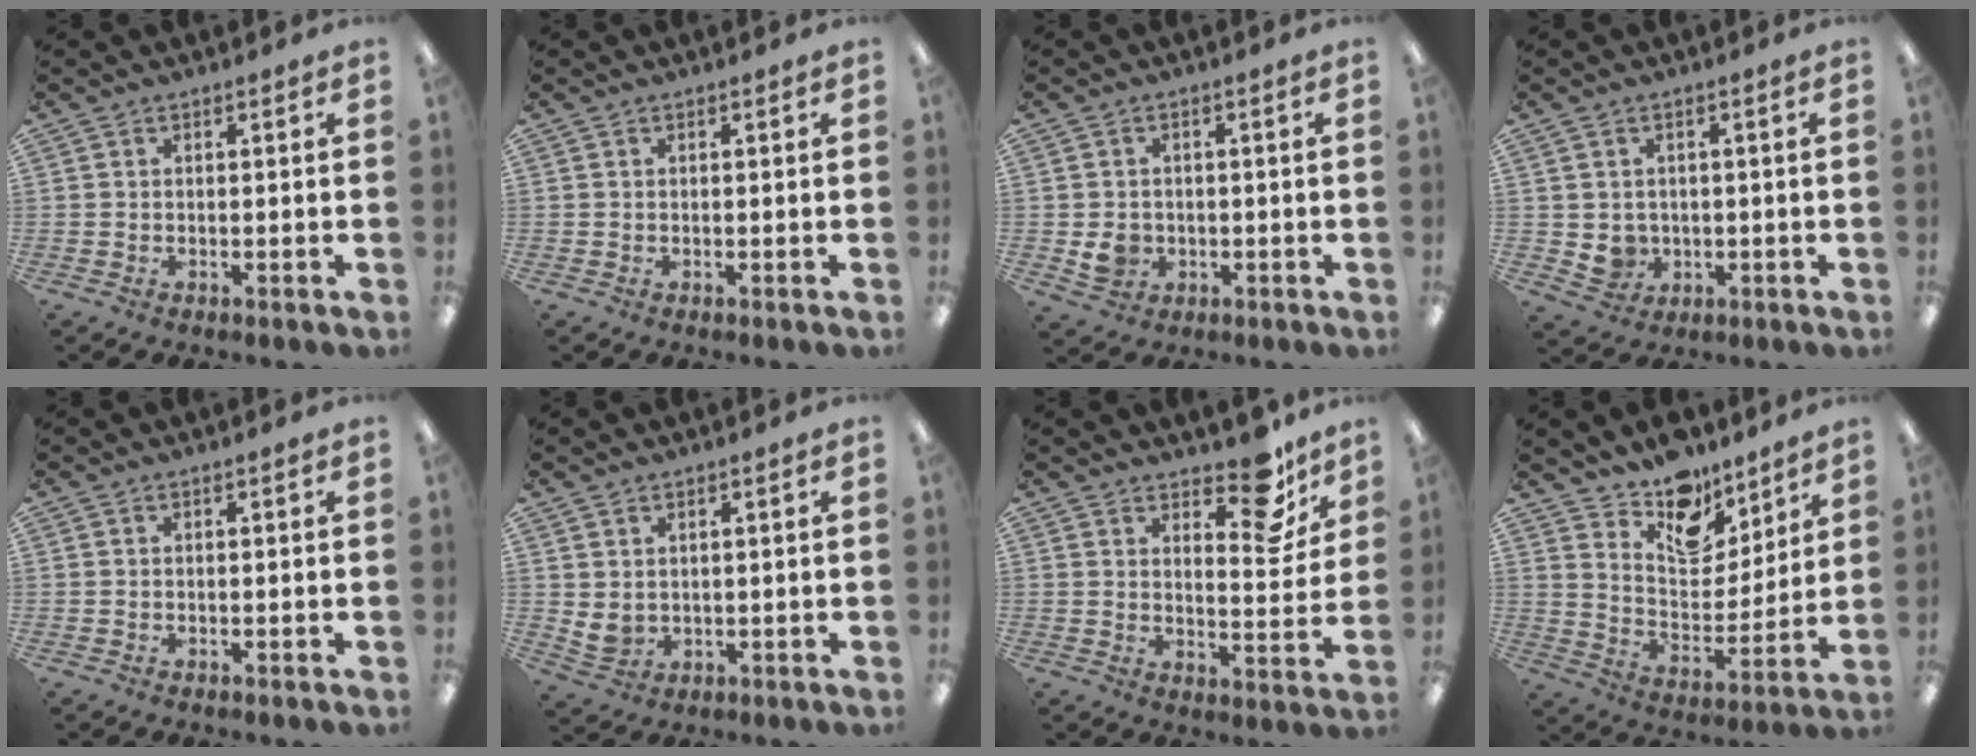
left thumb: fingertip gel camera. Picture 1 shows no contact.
{"total": 0.0}
{"total": 4.3, "force": [-0.6, 3.9, 1.6], "torque": [-0.015, 0.002, -0.008]}
{"total": 3.8, "force": [0.4, 3.7, 0.8], "torque": [-0.007, 0.001, 0.011]}
{"total": 0.0}
{"total": 3.3, "force": [1.9, 2.4, 1.2], "torque": [-0.035, -0.011, 0.036]}
{"total": 12.2, "force": [8.8, 5.1, 6.7], "torque": [-0.069, -0.062, 0.149]}
{"total": 12.9, "force": [10.5, 6.5, 3.9], "torque": [-0.068, -0.080, 0.196]}